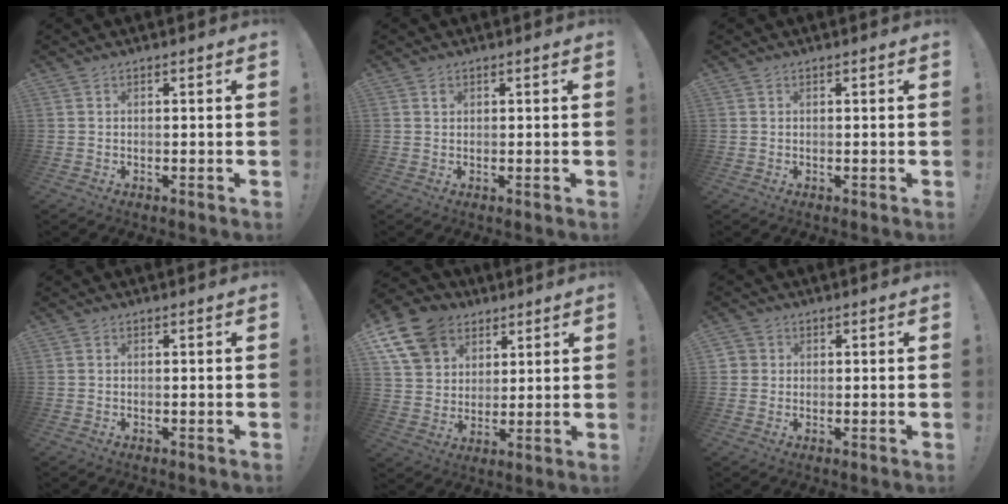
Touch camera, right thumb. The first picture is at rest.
{"total": 0.8, "force": [0.4, 0.6, 0.3], "torque": [0.008, -0.004, 0.005]}
{"total": 0.9, "force": [0.2, 0.9, 0.1], "torque": [0.002, -0.001, 0.003]}
{"total": 0.0}
{"total": 15.1, "force": [7.8, 11.4, 6.2], "torque": [-0.107, -0.034, 0.156]}
{"total": 2.3, "force": [0.3, 2.2, 0.4], "torque": [-0.007, 0.003, 0.006]}